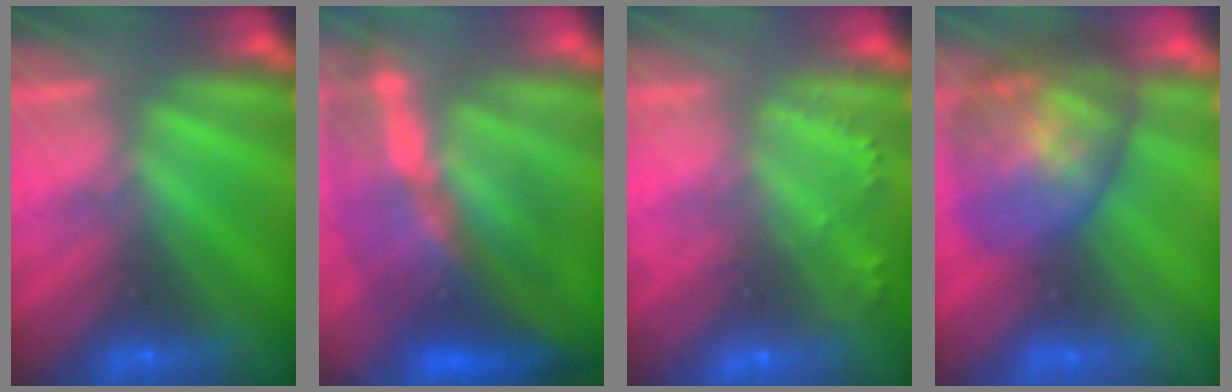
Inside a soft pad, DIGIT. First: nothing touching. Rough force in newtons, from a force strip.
{"total": 8.6}
{"total": 2.2}
{"total": 7.0}